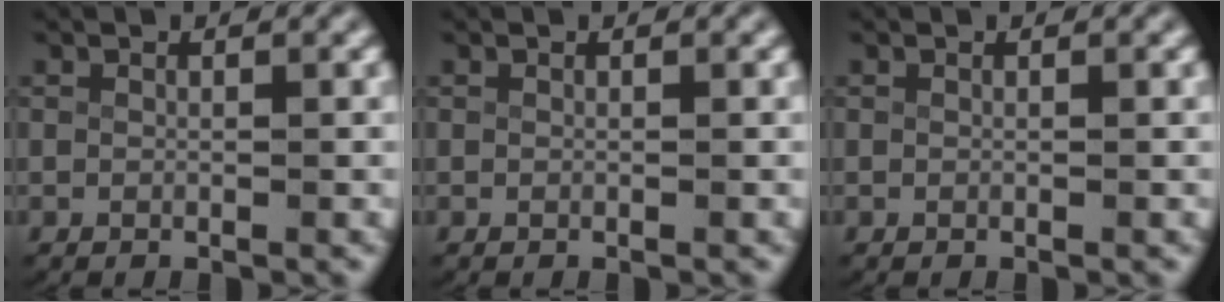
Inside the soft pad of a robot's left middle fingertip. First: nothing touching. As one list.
[{"total": 0.0}, {"total": 0.0}]